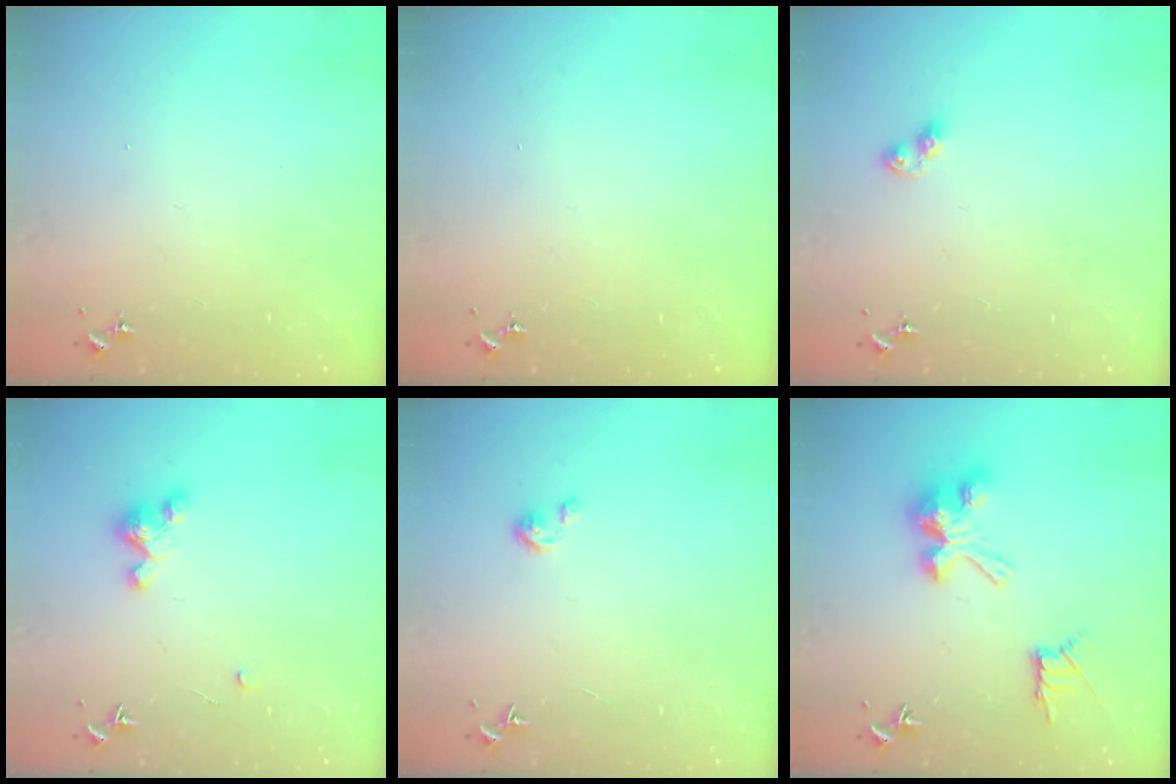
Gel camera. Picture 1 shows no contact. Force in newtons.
{"total": 0.0}
{"total": 4.5, "press": 4.5, "slide": 0.4}
{"total": 5.2, "press": 5.2, "slide": 0.3}
{"total": 2.7, "press": 2.6, "slide": 0.3}
{"total": 13.9, "press": 13.9, "slide": 0.3}